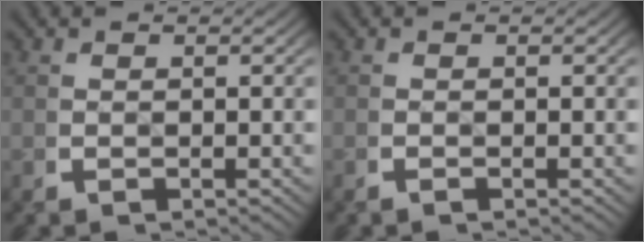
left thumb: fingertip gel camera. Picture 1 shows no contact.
{"total": 0.6, "force": [-0.5, -0.1, 0.3], "torque": [-0.004, 0.001, -0.013]}